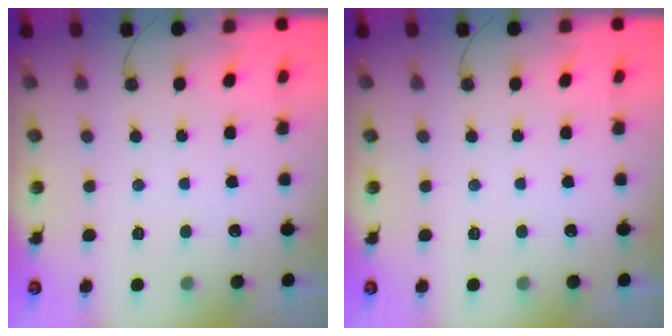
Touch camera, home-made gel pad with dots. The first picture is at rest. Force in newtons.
{"total": 0.0}